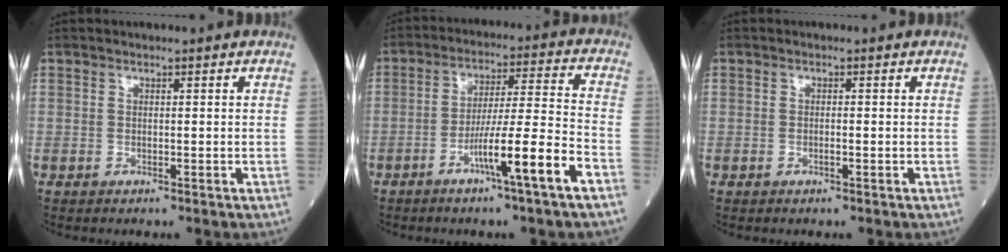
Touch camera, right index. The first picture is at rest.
{"total": 10.7, "force": [-5.7, -1.3, 9.0], "torque": [-0.156, 0.000, -0.096]}
{"total": 0.7, "force": [-0.4, 0.0, 0.6], "torque": [-0.016, 0.000, -0.006]}